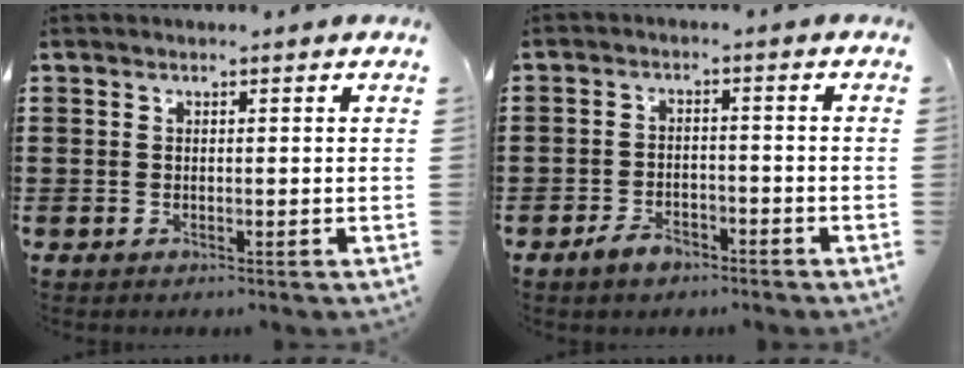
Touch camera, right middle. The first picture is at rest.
{"total": 3.1, "force": [-2.5, 1.4, 1.1], "torque": [-0.021, 0.007, -0.050]}